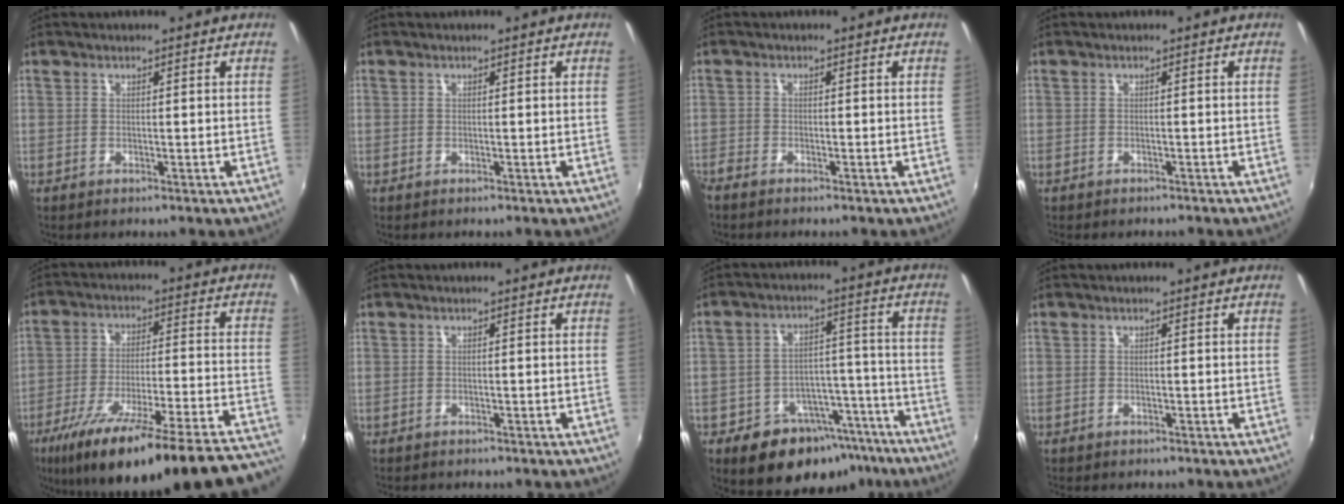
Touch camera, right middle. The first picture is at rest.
{"total": 0.0}
{"total": 2.4, "force": [-2.2, 0.7, 0.7], "torque": [-0.023, -0.011, -0.044]}
{"total": 1.9, "force": [-1.7, 0.6, 0.5], "torque": [-0.014, -0.011, -0.023]}
{"total": 31.7, "force": [-26.8, 2.5, 16.9], "torque": [-0.250, -0.069, -0.386]}
{"total": 2.0, "force": [-1.9, 0.5, 0.5], "torque": [-0.017, -0.011, -0.027]}
{"total": 15.7, "force": [-10.6, 9.5, 6.7], "torque": [-0.125, 0.032, -0.130]}
{"total": 1.6, "force": [-1.5, 0.5, 0.4], "torque": [-0.014, -0.009, -0.020]}